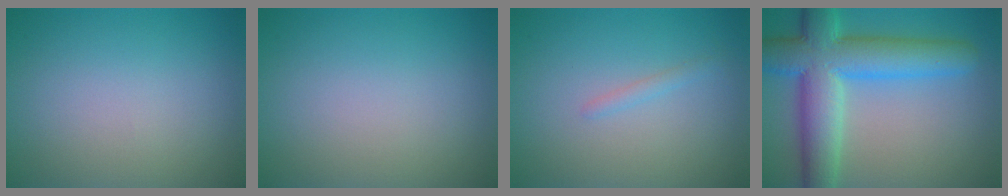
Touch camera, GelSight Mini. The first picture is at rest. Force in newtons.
{"total": 0.0}
{"total": 0.7, "press": 0.7, "slide": 0.0}
{"total": 9.7, "press": 9.7, "slide": 0.4}